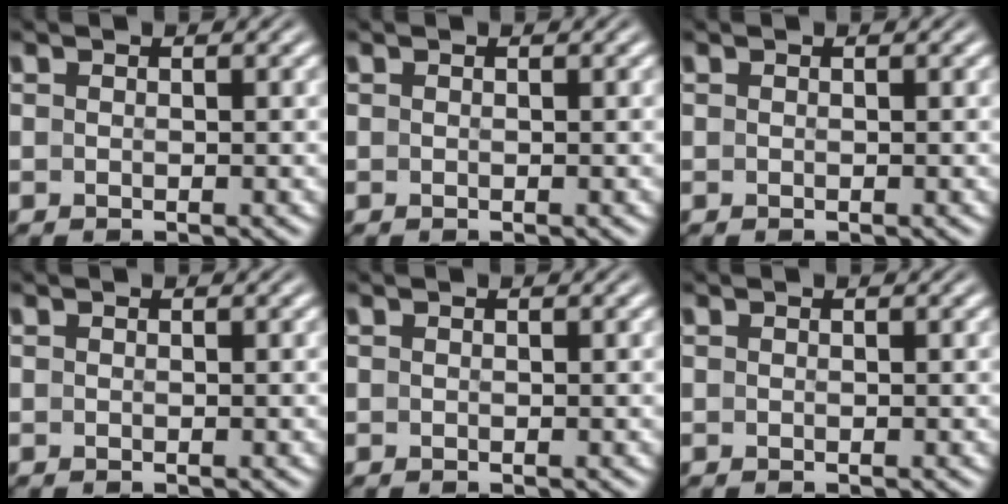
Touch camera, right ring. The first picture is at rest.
{"total": 0.0}
{"total": 0.0}
{"total": 0.0}
{"total": 0.0}
{"total": 0.0}